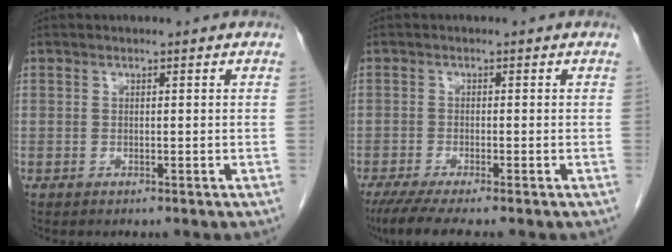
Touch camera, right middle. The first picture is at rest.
{"total": 5.7, "force": [-4.6, 0.0, 3.5], "torque": [-0.053, -0.015, -0.078]}